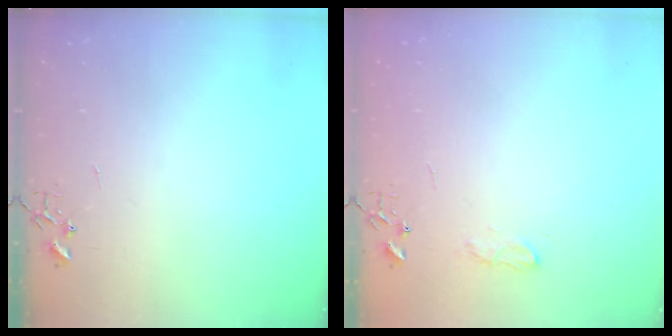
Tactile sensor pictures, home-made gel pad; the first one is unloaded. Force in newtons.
{"total": 7.9, "press": 7.8, "slide": 0.9}